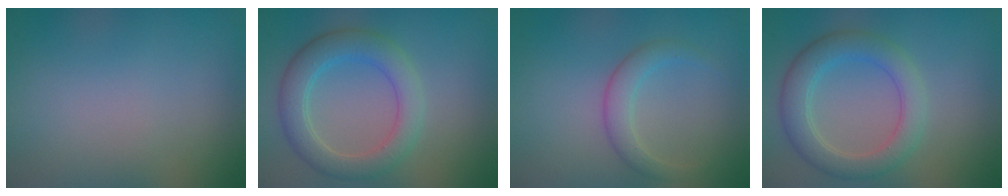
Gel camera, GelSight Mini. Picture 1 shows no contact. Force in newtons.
{"total": 4.4, "press": 4.4, "slide": 0.2}
{"total": 2.3, "press": 2.3, "slide": 0.1}
{"total": 4.4, "press": 4.4, "slide": 0.1}